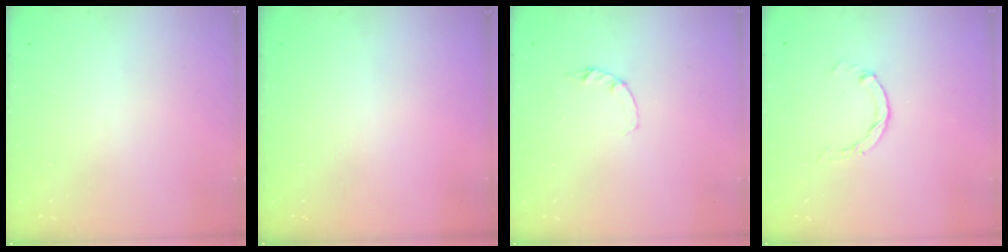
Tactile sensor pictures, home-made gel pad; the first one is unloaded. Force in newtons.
{"total": 0.0}
{"total": 1.2, "press": 1.1, "slide": 0.3}
{"total": 1.1, "press": 1.1, "slide": 0.2}